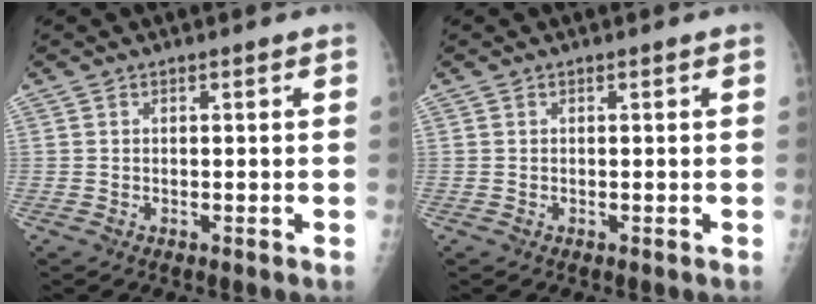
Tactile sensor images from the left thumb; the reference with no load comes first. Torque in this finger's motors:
{"motor_torque": [0.01, 0.01, 0.00, 0.00, 0.00]}